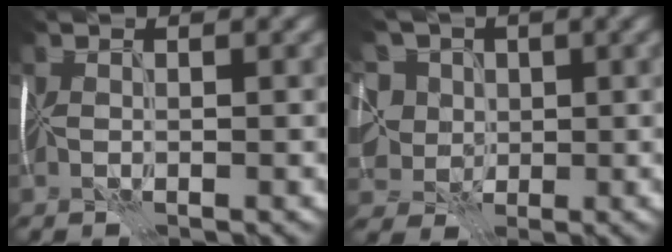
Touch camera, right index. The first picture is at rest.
{"total": 7.8, "force": [2.2, 6.3, 3.9], "torque": [-0.074, 0.014, 0.009]}